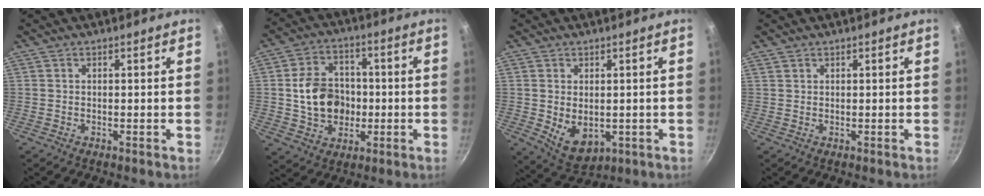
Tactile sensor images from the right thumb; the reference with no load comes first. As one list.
[{"total": 12.3, "force": [-0.5, 9.9, 7.3], "torque": [-0.096, 0.020, -0.004]}, {"total": 7.5, "force": [-0.3, 5.1, 5.4], "torque": [-0.077, -0.017, 0.014]}, {"total": 0.7, "force": [0.5, 0.4, 0.1], "torque": [0.000, -0.001, 0.008]}]